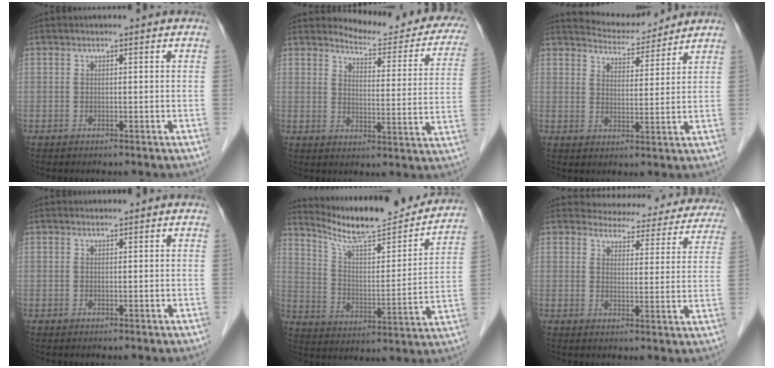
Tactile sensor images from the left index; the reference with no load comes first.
{"total": 15.7, "force": [14.7, 3.2, 4.5], "torque": [-0.035, -0.060, 0.155]}
{"total": 7.7, "force": [7.5, 1.2, 1.0], "torque": [-0.024, 0.010, 0.119]}
{"total": 0.6, "force": [0.6, 0.0, 0.0], "torque": [-0.009, 0.002, 0.011]}
{"total": 22.0, "force": [20.1, 2.4, 8.7], "torque": [-0.138, -0.033, 0.289]}
{"total": 17.4, "force": [16.4, 5.2, 3.0], "torque": [-0.013, -0.028, 0.168]}